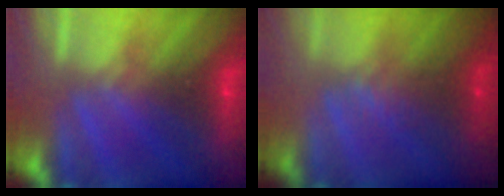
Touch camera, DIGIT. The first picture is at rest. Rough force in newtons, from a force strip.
{"total": 2.3}